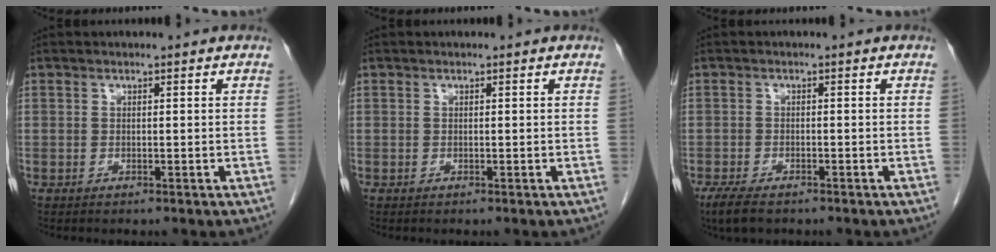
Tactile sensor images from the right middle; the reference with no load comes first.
{"total": 0.0}
{"total": 4.4, "force": [-3.2, 1.5, 2.6], "torque": [-0.055, -0.010, -0.052]}